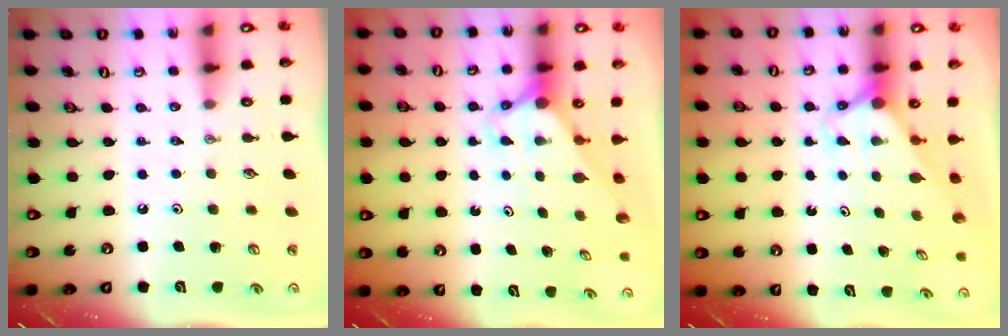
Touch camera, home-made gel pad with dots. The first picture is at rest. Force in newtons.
{"total": 2.7, "press": 2.7, "slide": 0.0}
{"total": 2.9, "press": 2.9, "slide": 0.0}